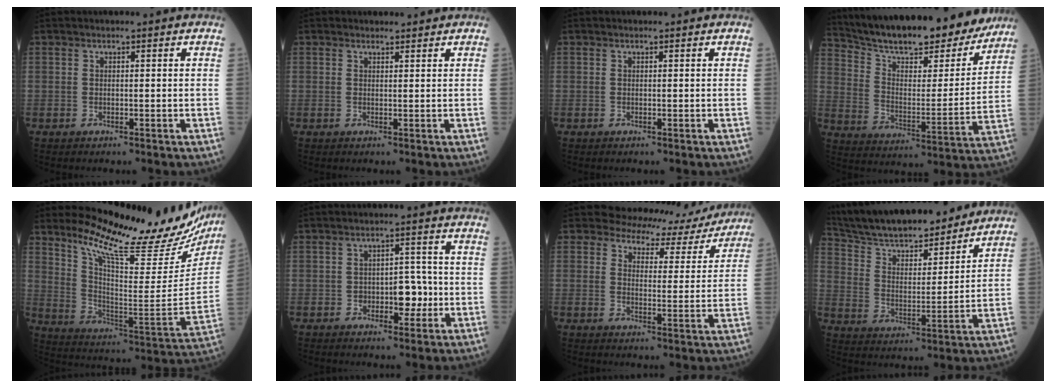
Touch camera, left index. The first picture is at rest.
{"total": 1.1, "force": [1.1, 0.2, 0.0], "torque": [-0.011, 0.000, 0.018]}
{"total": 0.0}
{"total": 23.4, "force": [21.0, 4.1, 9.4], "torque": [-0.154, -0.022, 0.305]}
{"total": 25.4, "force": [21.9, 4.2, 12.1], "torque": [-0.196, -0.078, 0.302]}
{"total": 4.9, "force": [-1.2, 2.6, 3.9], "torque": [-0.052, 0.011, -0.016]}
{"total": 10.9, "force": [10.4, 3.4, 0.5], "torque": [0.007, -0.015, 0.109]}
{"total": 19.5, "force": [17.7, 3.3, 7.6], "torque": [-0.133, 0.010, 0.288]}